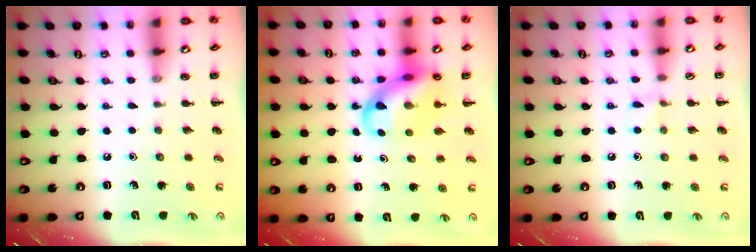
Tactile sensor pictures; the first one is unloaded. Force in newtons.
{"total": 11.6, "press": 11.2, "slide": 3.1}
{"total": 4.3, "press": 4.0, "slide": 1.6}